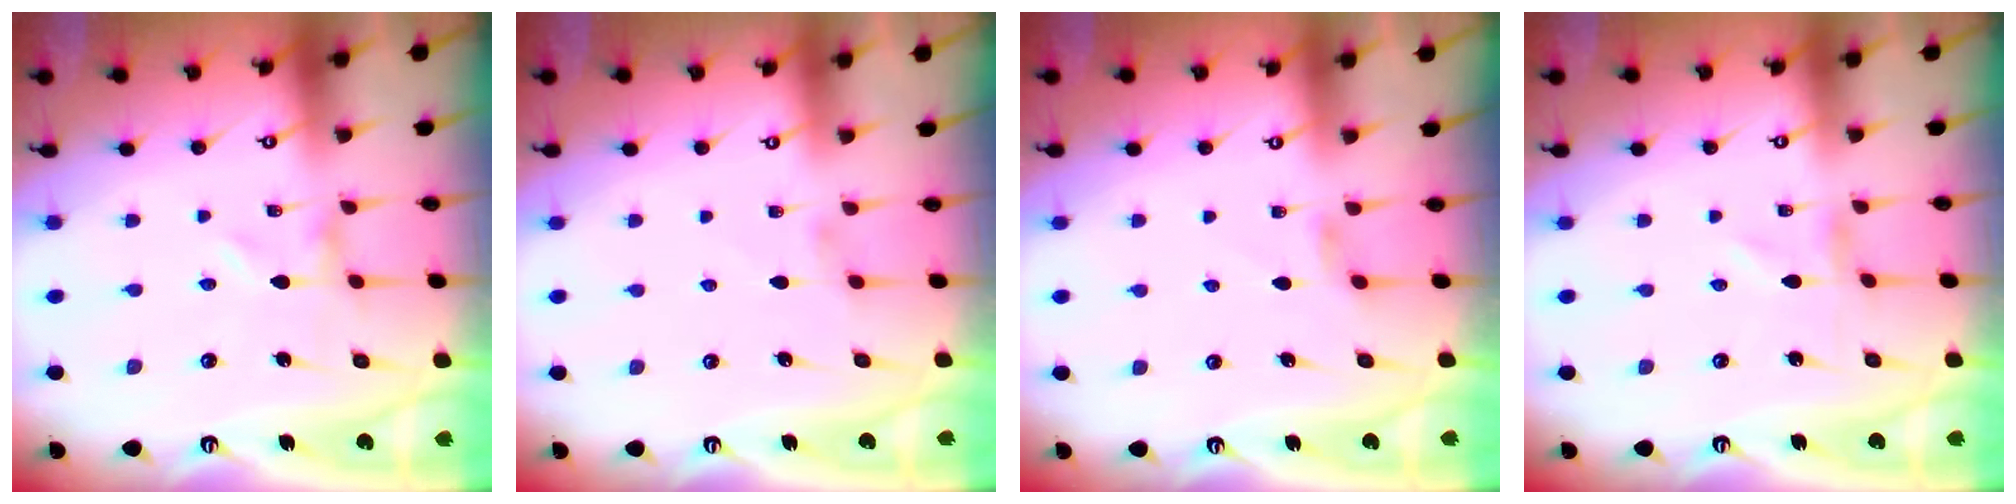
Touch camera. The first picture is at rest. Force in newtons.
{"total": 1.1, "press": 1.0, "slide": 0.3}
{"total": 2.5, "press": 2.4, "slide": 0.4}
{"total": 1.0, "press": 1.0, "slide": 0.1}